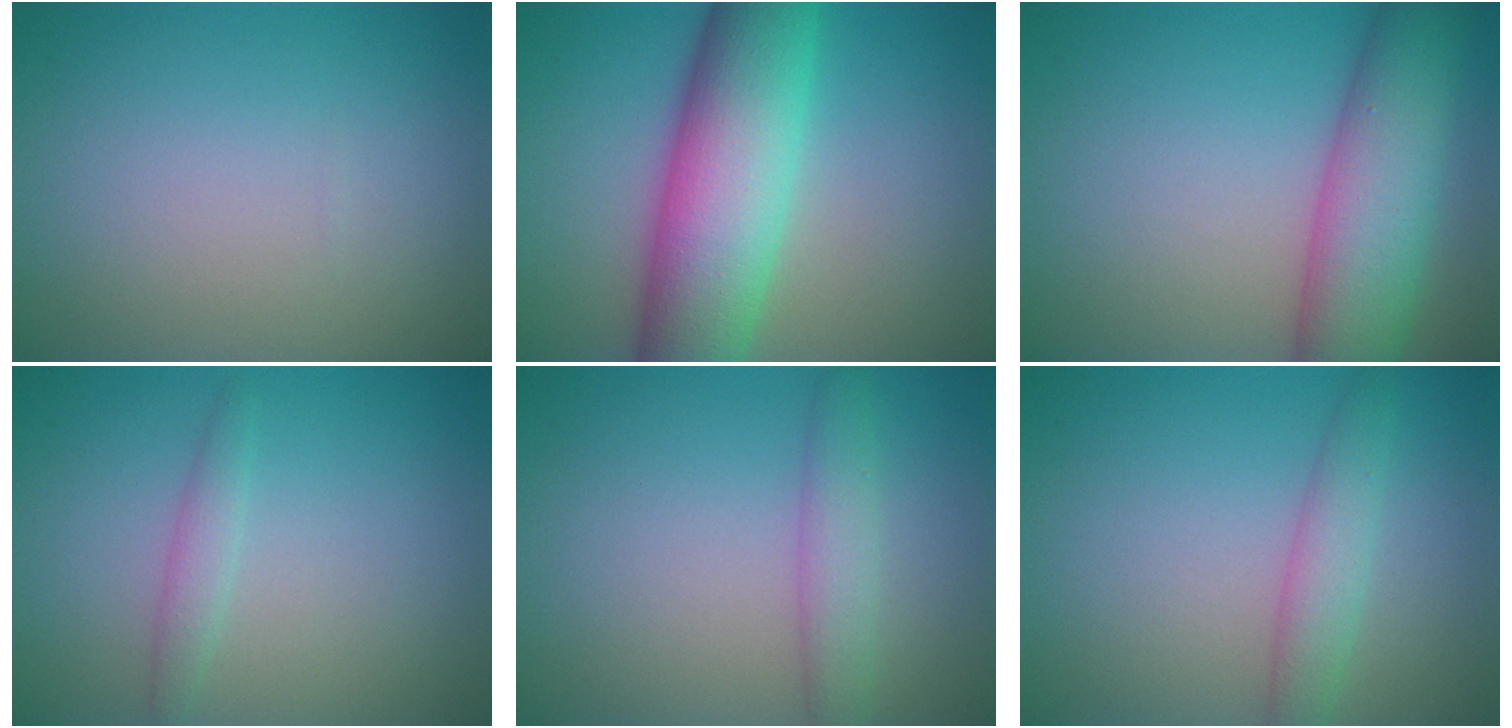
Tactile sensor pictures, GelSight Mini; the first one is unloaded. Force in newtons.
{"total": 11.0, "press": 11.0, "slide": 0.1}
{"total": 8.6, "press": 8.6, "slide": 0.3}
{"total": 1.5, "press": 1.5, "slide": 0.0}
{"total": 2.7, "press": 2.7, "slide": 0.2}
{"total": 2.7, "press": 2.6, "slide": 0.2}